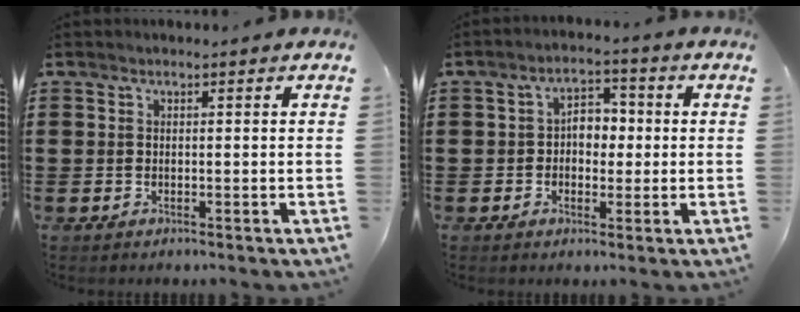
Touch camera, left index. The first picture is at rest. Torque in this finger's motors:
{"motor_torque": [0.19, 0.02, 0.18, 0.03]}